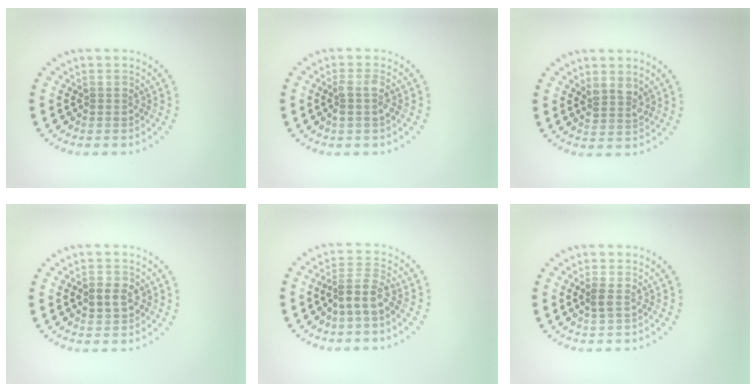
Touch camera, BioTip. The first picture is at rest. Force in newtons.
{"total": 1.7, "press": 1.6, "slide": 0.7}
{"total": 1.8, "press": 1.5, "slide": 0.9}
{"total": 2.3, "press": 2.3, "slide": 0.0}
{"total": 2.8, "press": 2.1, "slide": 1.8}
{"total": 0.9, "press": 0.8, "slide": 0.4}